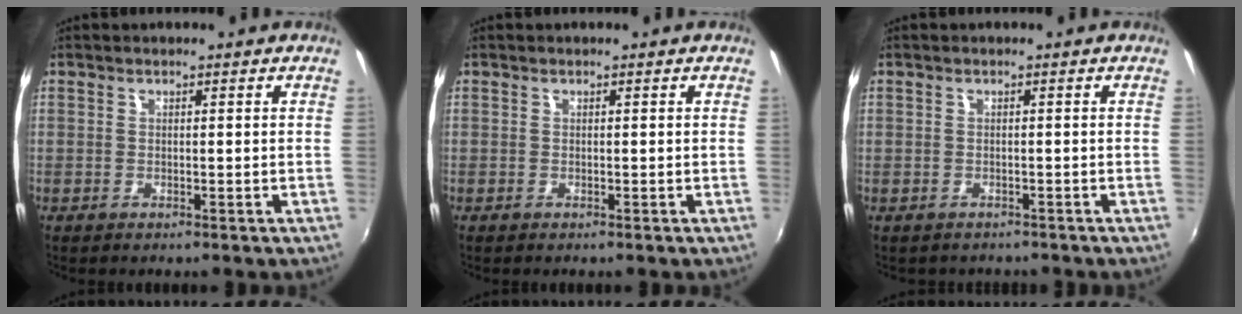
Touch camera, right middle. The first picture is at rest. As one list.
[{"total": 0.0}, {"total": 2.0, "force": [-1.1, 1.7, 0.0], "torque": [-0.002, 0.006, -0.012]}]